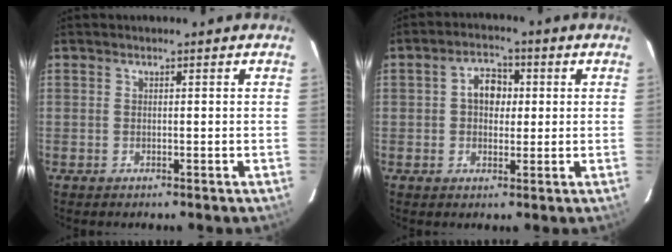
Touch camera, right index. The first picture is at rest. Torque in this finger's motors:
{"motor_torque": [0.65, 0.03, 0.19, 0.07]}